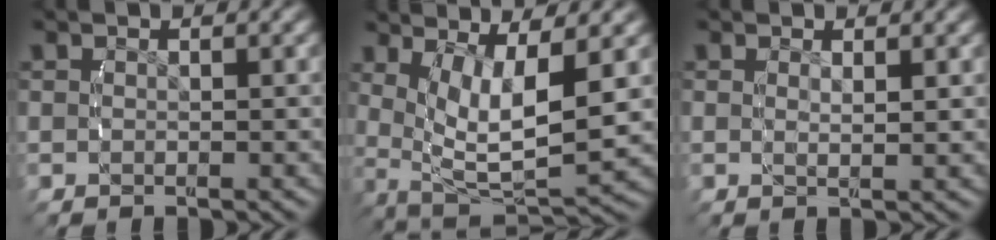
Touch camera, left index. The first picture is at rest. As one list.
[{"total": 9.6, "force": [-0.1, 6.0, 7.6], "torque": [-0.164, -0.042, 0.014]}, {"total": 1.0, "force": [0.6, -0.1, 0.8], "torque": [-0.014, -0.005, 0.010]}]